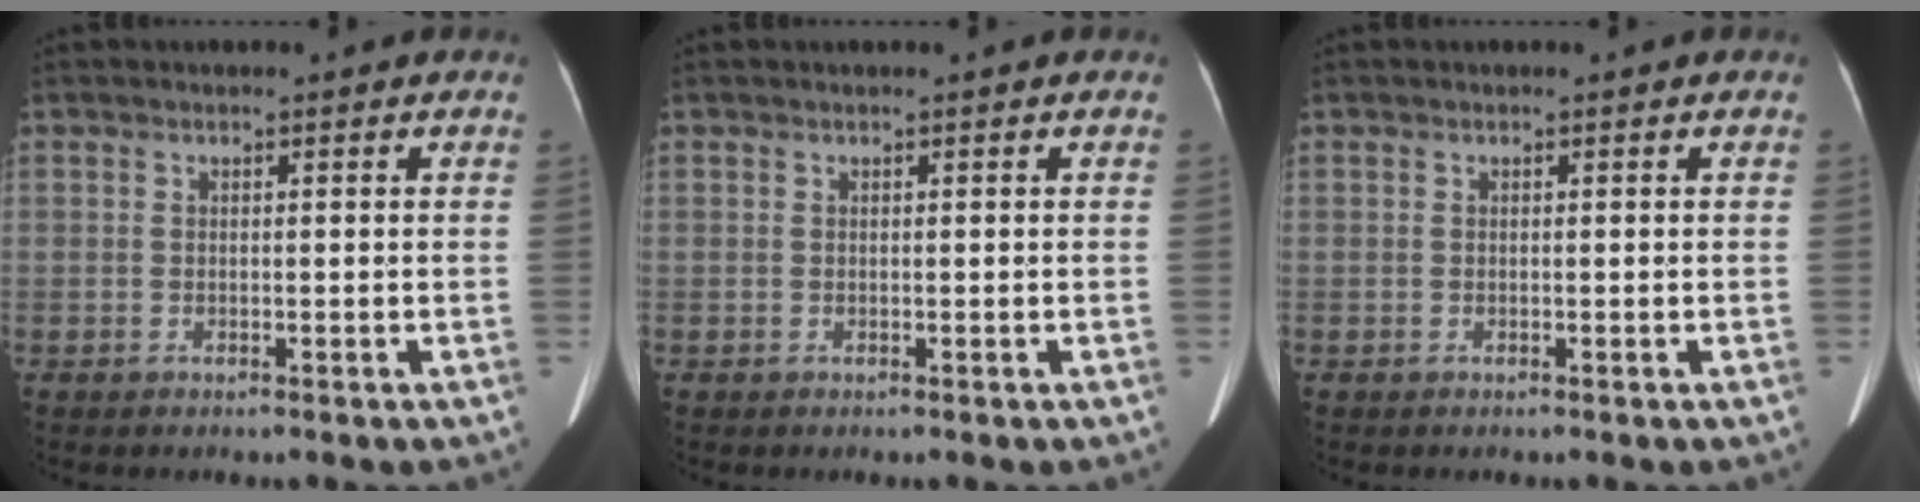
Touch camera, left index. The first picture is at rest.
{"total": 0.0}
{"total": 0.0}